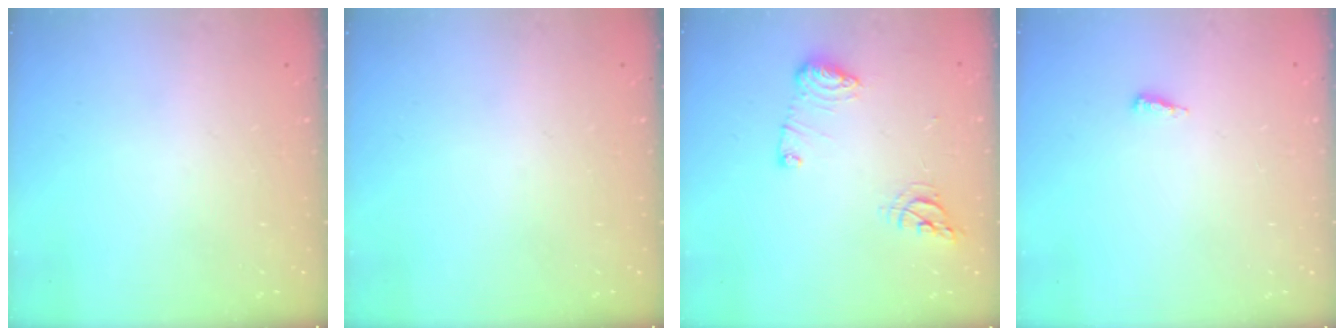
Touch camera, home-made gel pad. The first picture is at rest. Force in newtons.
{"total": 0.0}
{"total": 10.5, "press": 10.5, "slide": 1.0}
{"total": 3.9, "press": 3.6, "slide": 1.5}